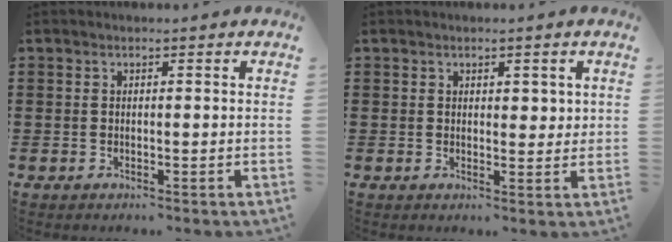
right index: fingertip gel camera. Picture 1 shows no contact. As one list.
[{"total": 1.7, "force": [1.2, 0.9, 0.6], "torque": [0.001, 0.000, 0.019]}]